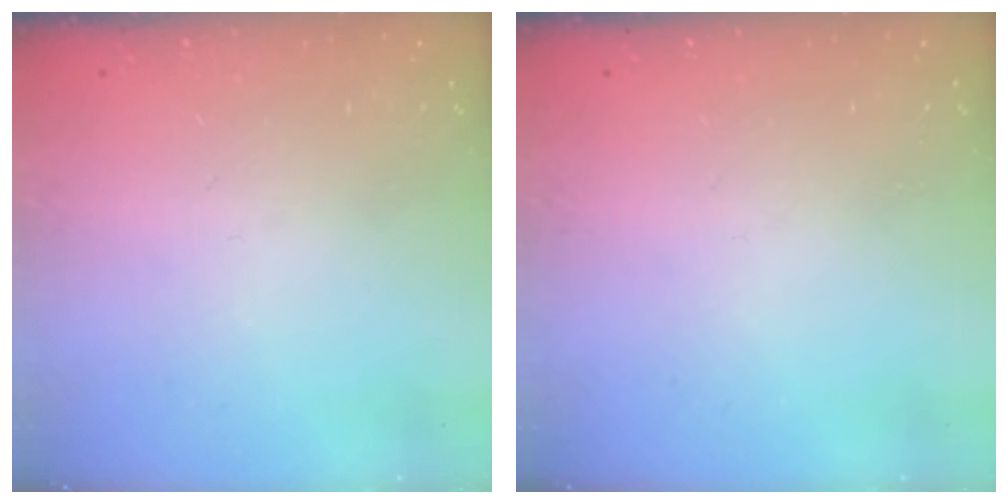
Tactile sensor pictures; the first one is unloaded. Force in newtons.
{"total": 0.0}